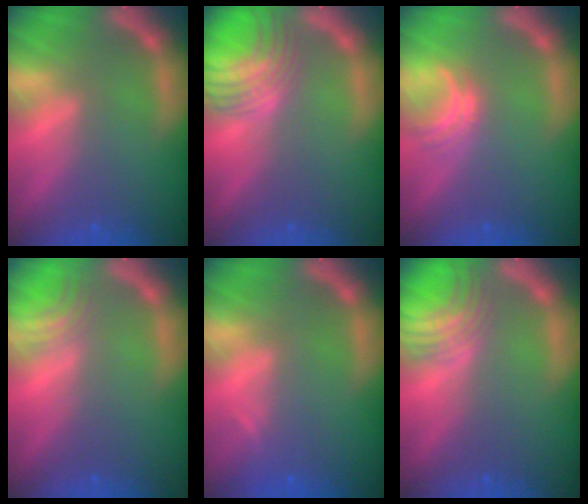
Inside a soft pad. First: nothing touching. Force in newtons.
{"total": 8.1}
{"total": 2.5}
{"total": 2.5}
{"total": 0.9}
{"total": 5.5}